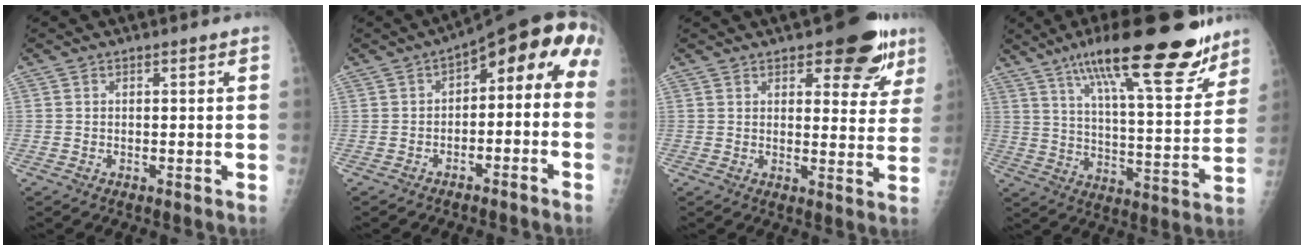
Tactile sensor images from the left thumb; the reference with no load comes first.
{"total": 9.8, "force": [-2.0, 5.7, 7.7], "torque": [-0.070, 0.062, -0.033]}
{"total": 11.6, "force": [7.1, 4.9, 7.8], "torque": [-0.050, -0.032, 0.089]}
{"total": 24.5, "force": [16.6, 5.8, 17.1], "torque": [-0.232, -0.057, 0.258]}